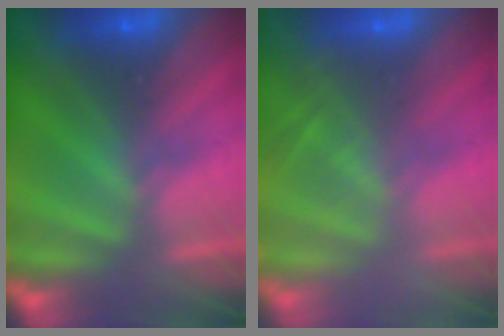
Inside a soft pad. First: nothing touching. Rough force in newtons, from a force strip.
{"total": 2.0}